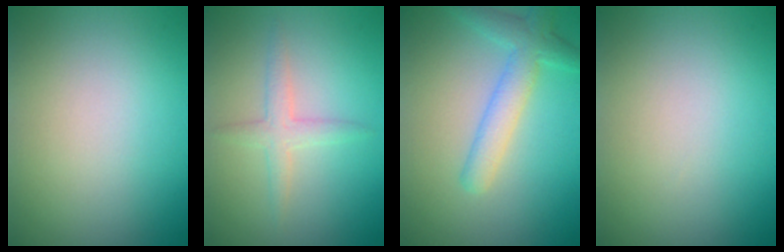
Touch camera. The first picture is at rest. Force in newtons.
{"total": 1.9, "press": 1.9, "slide": 0.1}
{"total": 3.7, "press": 3.7, "slide": 0.1}
{"total": 0.0}